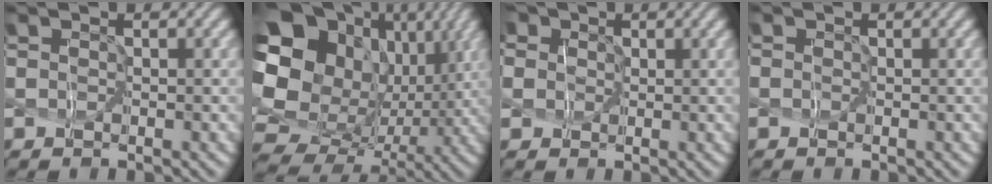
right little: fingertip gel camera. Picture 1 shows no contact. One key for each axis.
{"total": 19.5, "fx": 3.4, "fy": 16.3, "fz": 10.2, "tx": -0.236, "ty": 0.019, "tz": 0.068}
{"total": 9.4, "fx": 3.5, "fy": 7.7, "fz": 4.3, "tx": -0.113, "ty": 0.039, "tz": 0.032}
{"total": 1.1, "fx": 0.3, "fy": 0.9, "fz": 0.5, "tx": 0.000, "ty": 0.011, "tz": -0.011}